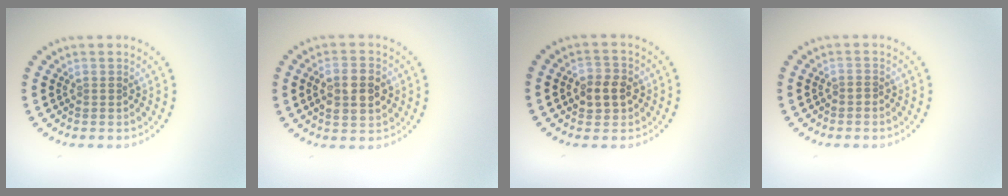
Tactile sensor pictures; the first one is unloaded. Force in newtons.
{"total": 4.2, "press": 4.2, "slide": 0.4}
{"total": 2.9, "press": 2.8, "slide": 0.4}
{"total": 0.5, "press": 0.2, "slide": 0.5}